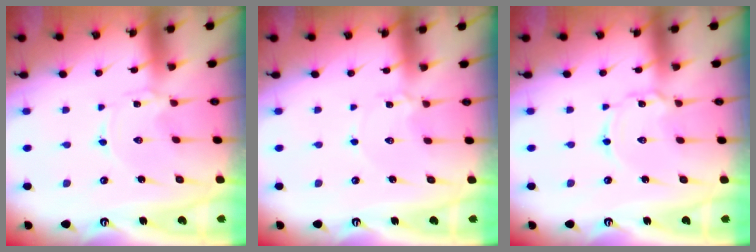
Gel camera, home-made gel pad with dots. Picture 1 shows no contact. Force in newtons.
{"total": 2.4, "press": 2.4, "slide": 0.3}
{"total": 2.7, "press": 2.7, "slide": 0.4}